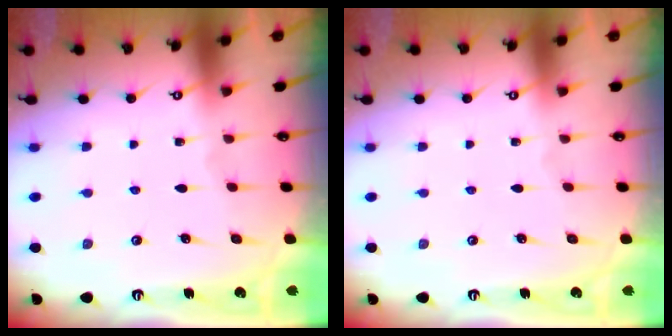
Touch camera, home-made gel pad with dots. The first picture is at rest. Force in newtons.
{"total": 0.0}